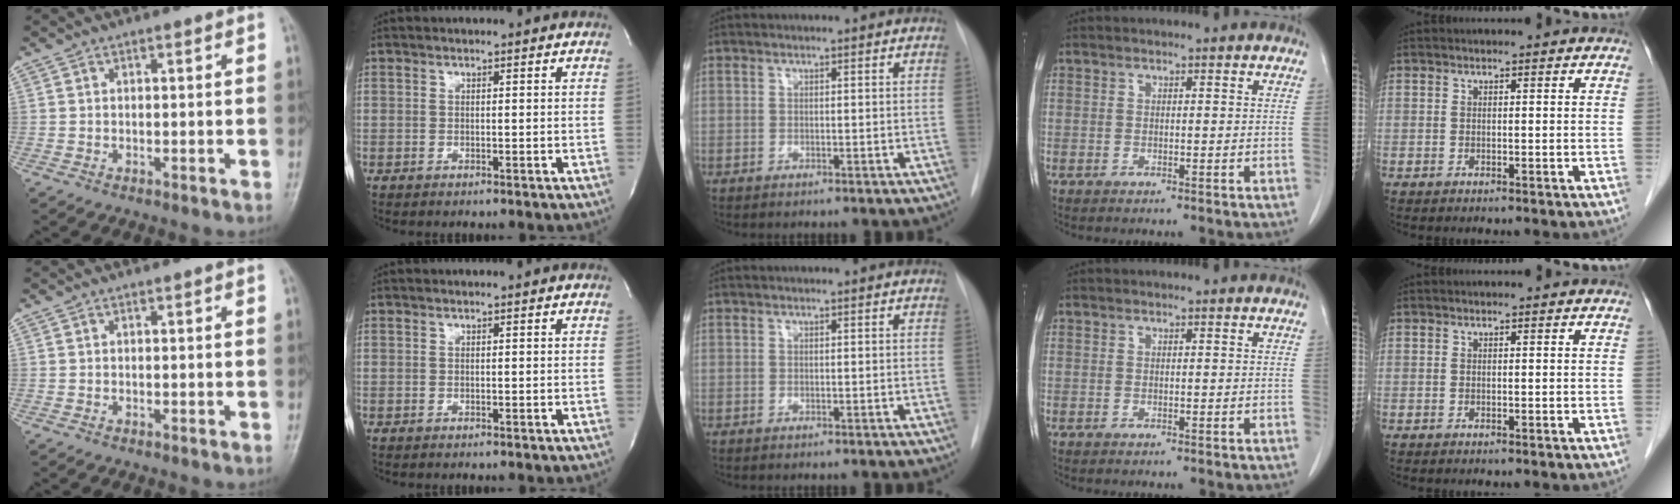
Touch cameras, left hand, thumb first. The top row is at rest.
{}